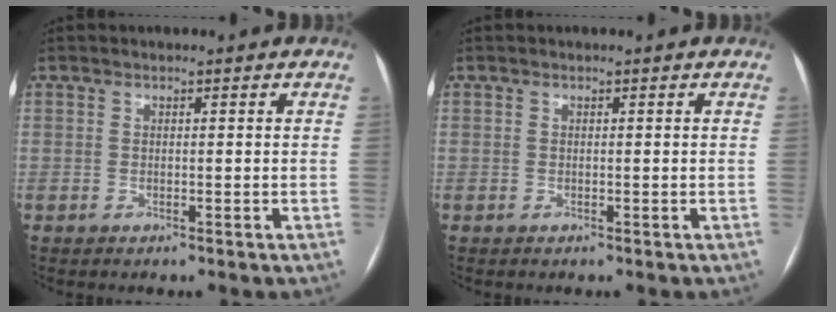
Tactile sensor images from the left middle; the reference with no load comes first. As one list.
[{"total": 0.0}]